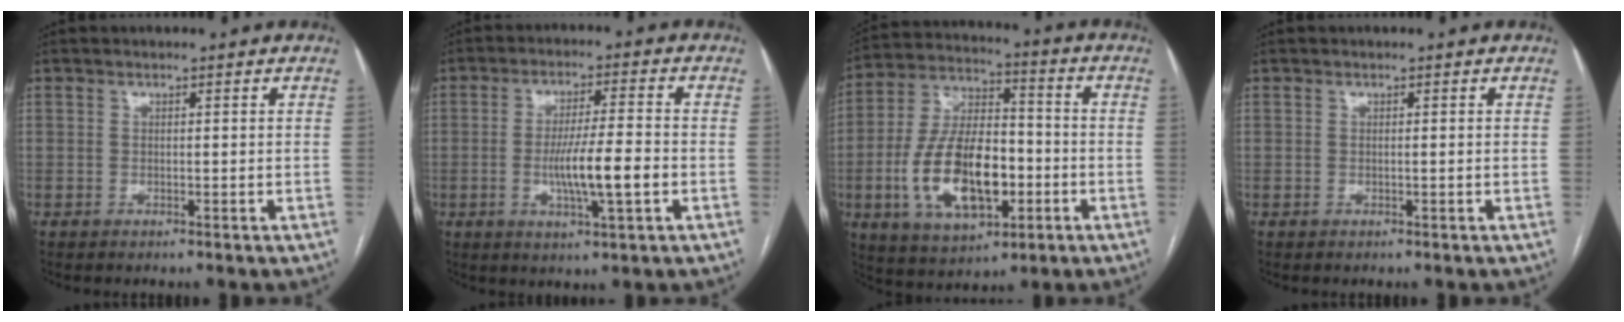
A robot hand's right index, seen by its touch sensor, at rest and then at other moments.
{"total": 8.7, "force": [-2.0, 0.5, 8.5], "torque": [-0.155, -0.006, -0.035]}
{"total": 16.7, "force": [-4.2, 7.7, 14.2], "torque": [-0.284, 0.010, -0.065]}
{"total": 0.0}